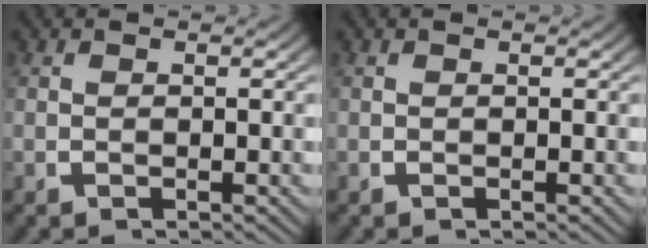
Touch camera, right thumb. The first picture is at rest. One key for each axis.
{"total": 0.0}